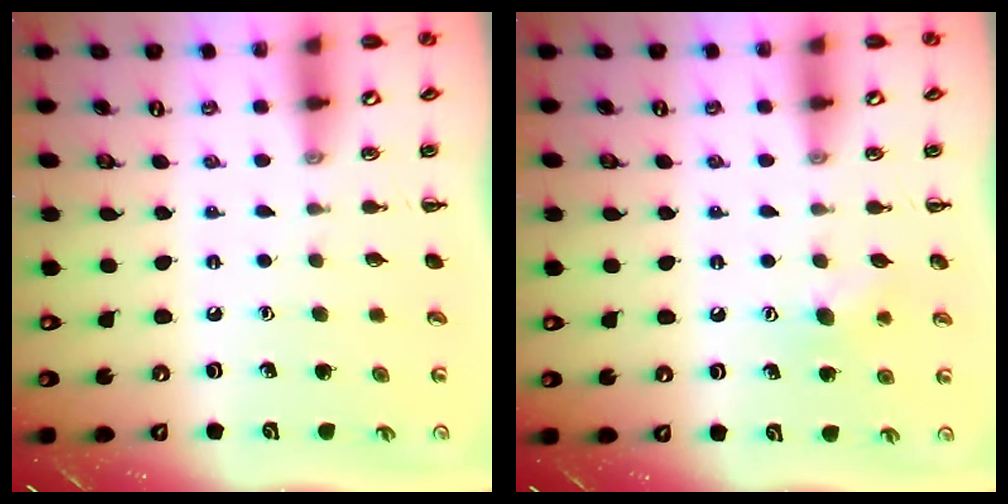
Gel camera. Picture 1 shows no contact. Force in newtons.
{"total": 6.5, "press": 6.3, "slide": 1.6}